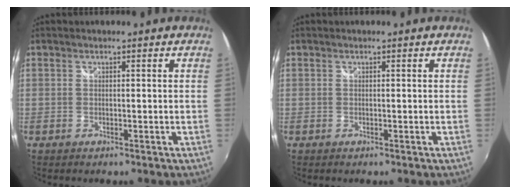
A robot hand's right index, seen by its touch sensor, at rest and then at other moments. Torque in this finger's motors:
{"motor_torque": [0.00, 0.00, 0.00, 0.00]}